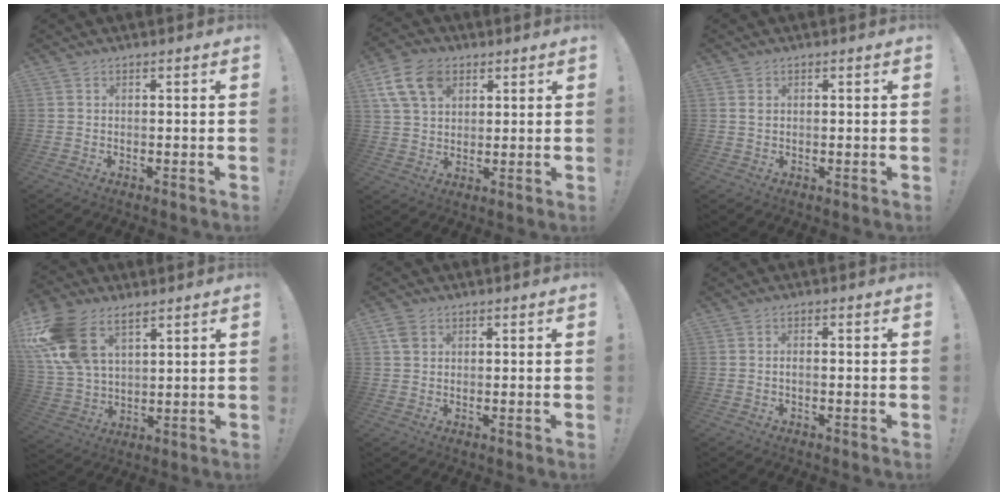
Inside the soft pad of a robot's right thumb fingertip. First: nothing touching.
{"total": 12.5, "force": [5.9, 8.7, 6.8], "torque": [-0.132, -0.021, 0.114]}
{"total": 1.0, "force": [0.7, 0.7, 0.2], "torque": [0.001, 0.000, 0.011]}
{"total": 16.3, "force": [8.9, 9.8, 9.6], "torque": [-0.202, -0.037, 0.170]}
{"total": 3.2, "force": [1.4, 2.4, 1.5], "torque": [-0.023, 0.002, 0.027]}
{"total": 1.1, "force": [-0.4, 0.2, 1.0], "torque": [-0.018, 0.002, -0.006]}